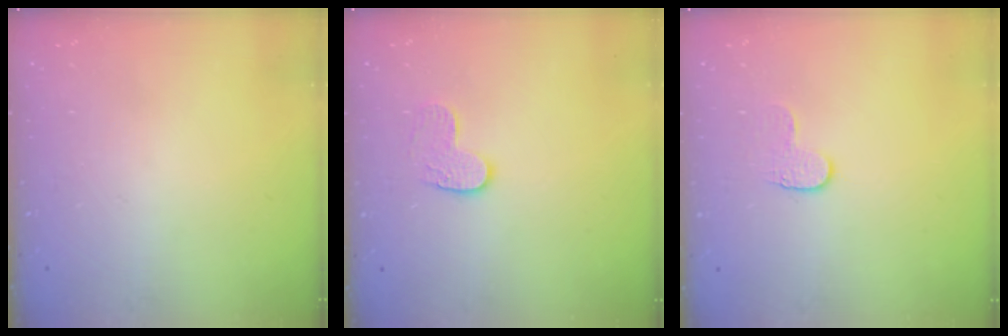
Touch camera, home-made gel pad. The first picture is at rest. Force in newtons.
{"total": 8.0, "press": 8.0, "slide": 0.4}
{"total": 5.8, "press": 5.8, "slide": 0.5}